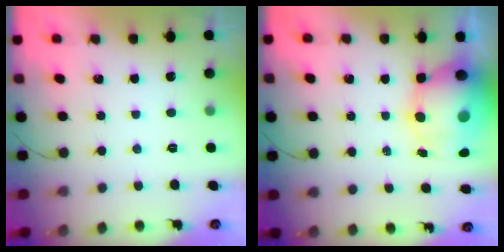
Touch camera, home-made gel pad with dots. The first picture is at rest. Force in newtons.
{"total": 13.3, "press": 12.9, "slide": 3.0}